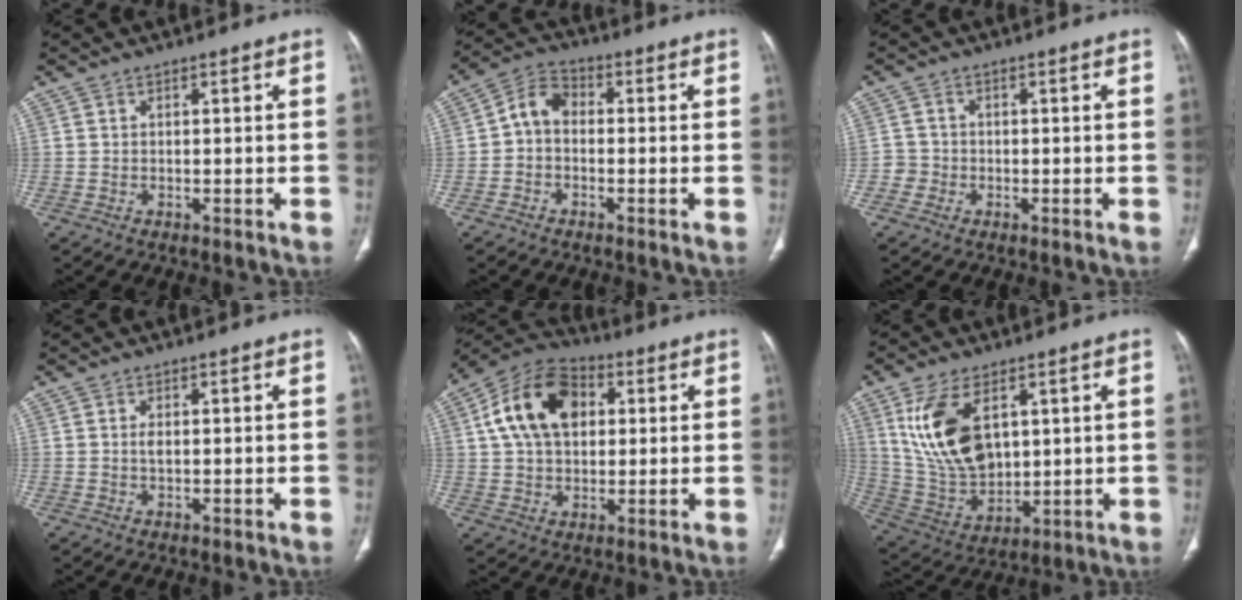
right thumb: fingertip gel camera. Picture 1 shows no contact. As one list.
[{"total": 5.8, "force": [-0.5, 4.2, 4.0], "torque": [-0.058, 0.022, -0.022]}, {"total": 2.2, "force": [-0.9, 2.0, 0.0], "torque": [0.013, 0.009, -0.024]}, {"total": 1.3, "force": [0.1, 0.6, 1.1], "torque": [-0.022, -0.001, 0.003]}, {"total": 15.9, "force": [3.9, 10.6, 11.2], "torque": [-0.182, 0.015, 0.061]}, {"total": 16.1, "force": [5.3, 9.3, 12.0], "torque": [-0.219, -0.022, 0.122]}]